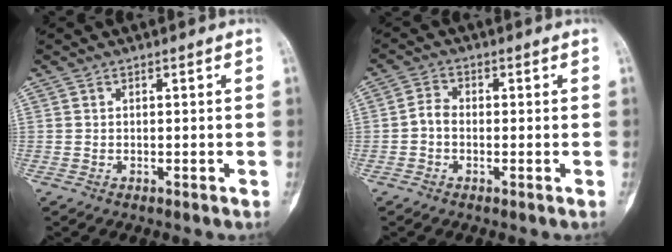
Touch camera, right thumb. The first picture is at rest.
{"total": 2.8, "force": [-0.7, 2.0, 1.8], "torque": [-0.020, 0.016, -0.025]}